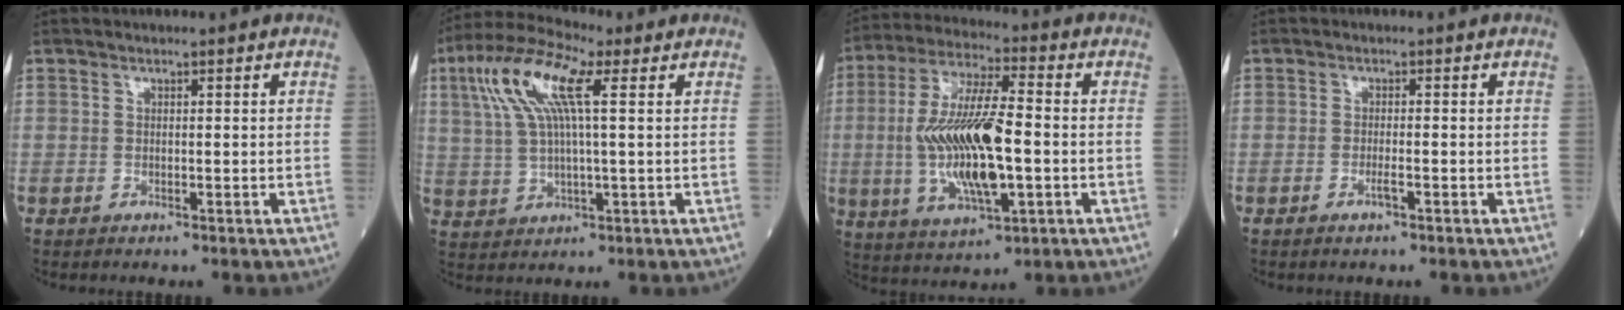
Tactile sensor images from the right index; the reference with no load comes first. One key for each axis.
{"total": 11.3, "fx": 3.9, "fy": 2.2, "fz": 10.4, "tx": -0.226, "ty": 0.027, "tz": 0.074}
{"total": 15.7, "fx": -1.7, "fy": 3.8, "fz": 15.2, "tx": -0.309, "ty": -0.001, "tz": -0.025}
{"total": 1.5, "fx": -0.8, "fy": 0.1, "fz": 1.3, "tx": -0.028, "ty": -0.001, "tz": -0.013}